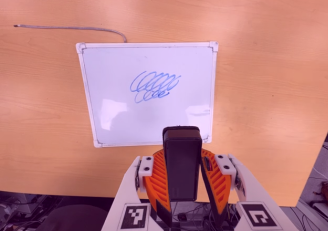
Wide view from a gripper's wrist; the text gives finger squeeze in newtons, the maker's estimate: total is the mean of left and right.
{"total": 8.6, "left": 6.9, "right": 10.3}